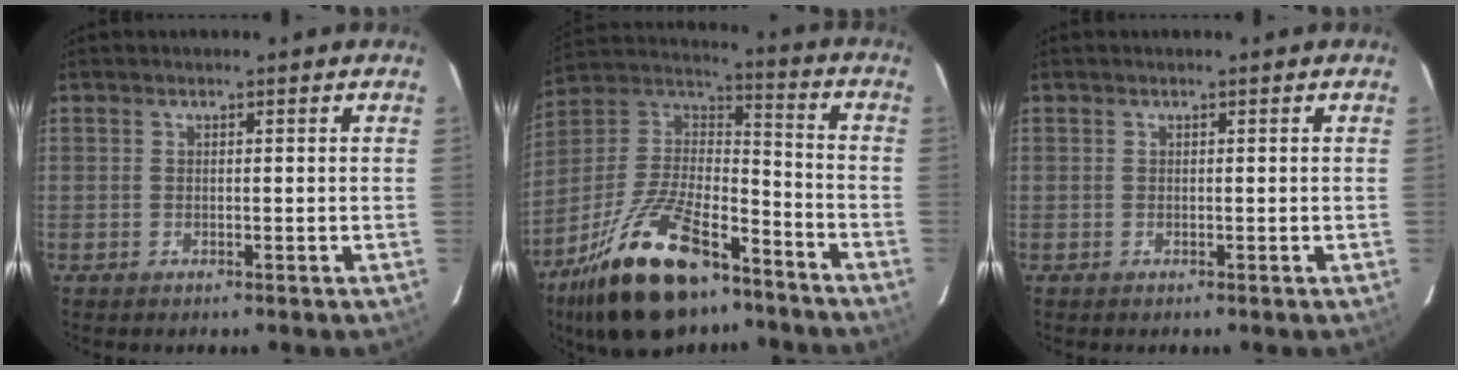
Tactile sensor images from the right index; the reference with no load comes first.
{"total": 24.7, "force": [-16.2, 10.3, 15.6], "torque": [-0.312, -0.005, -0.268]}
{"total": 0.0}